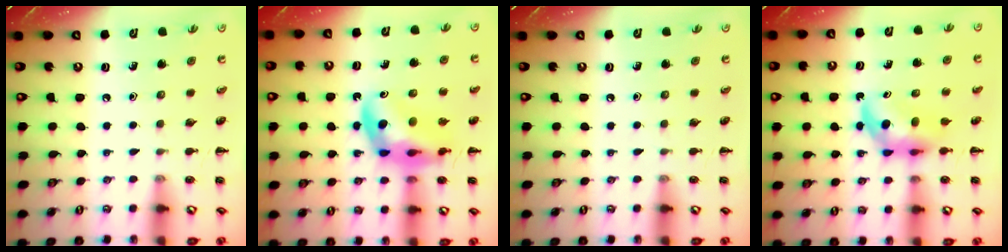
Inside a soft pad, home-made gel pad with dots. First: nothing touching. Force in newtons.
{"total": 13.2, "press": 12.7, "slide": 3.6}
{"total": 0.0}
{"total": 5.9, "press": 5.8, "slide": 0.9}